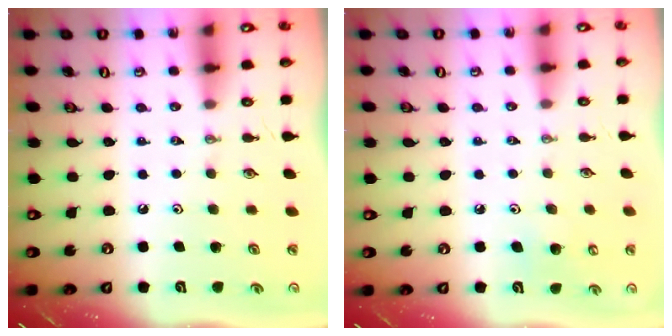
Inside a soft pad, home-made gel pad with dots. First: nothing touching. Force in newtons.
{"total": 6.4, "press": 6.3, "slide": 0.9}